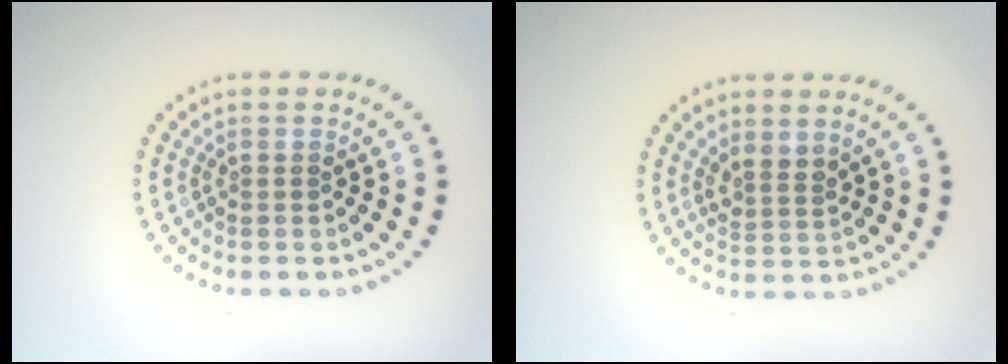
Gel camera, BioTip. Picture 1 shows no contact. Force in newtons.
{"total": 1.8, "press": 1.3, "slide": 1.2}